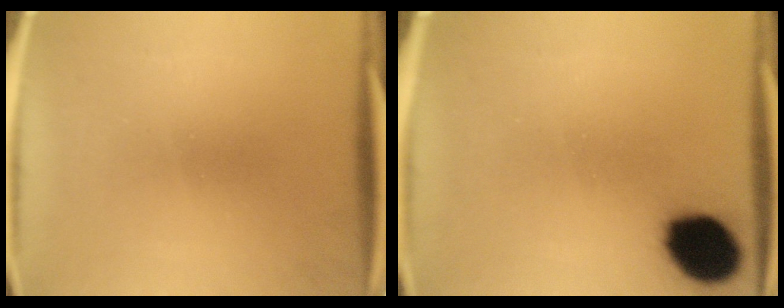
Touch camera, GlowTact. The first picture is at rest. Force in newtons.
{"total": 13.3}